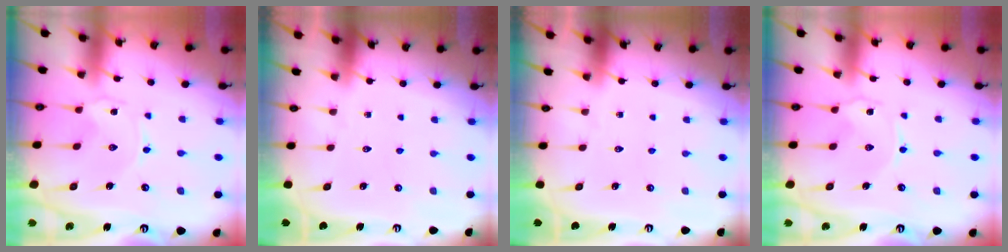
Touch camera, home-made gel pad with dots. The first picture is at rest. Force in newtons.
{"total": 0.0}
{"total": 0.0}
{"total": 1.5, "press": 1.5, "slide": 0.1}